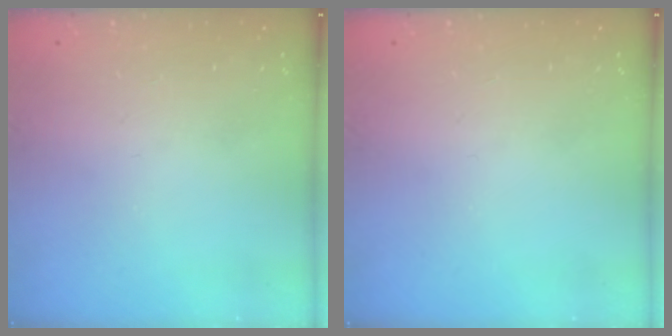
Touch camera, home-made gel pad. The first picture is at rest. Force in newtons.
{"total": 0.0}